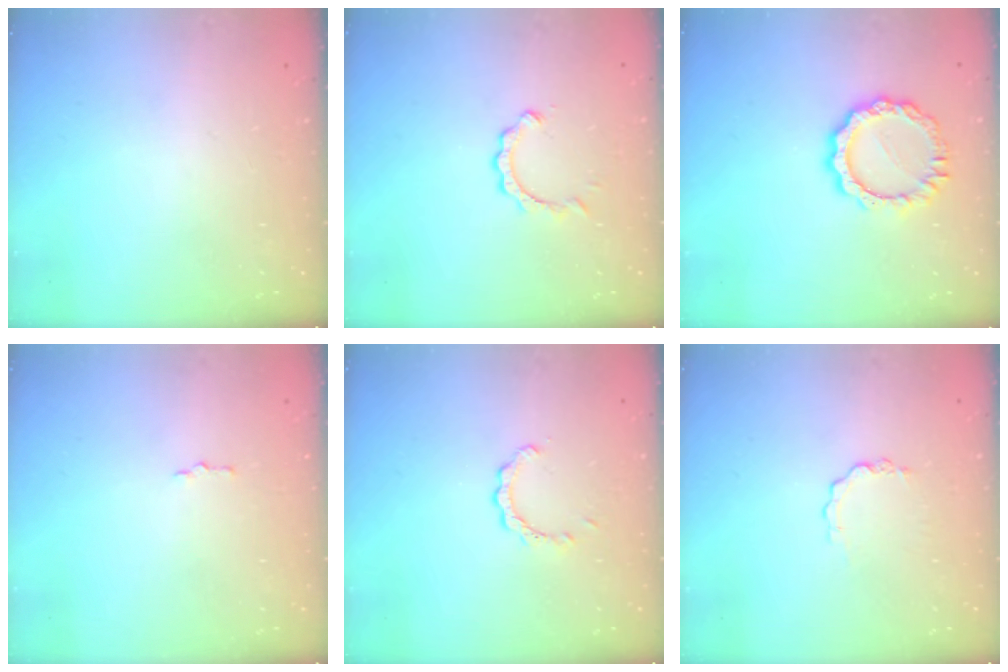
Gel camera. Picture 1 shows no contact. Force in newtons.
{"total": 2.8, "press": 2.8, "slide": 0.4}
{"total": 9.8, "press": 9.8, "slide": 0.9}
{"total": 1.5, "press": 1.5, "slide": 0.2}
{"total": 2.1, "press": 2.1, "slide": 0.1}
{"total": 2.9, "press": 2.9, "slide": 0.2}